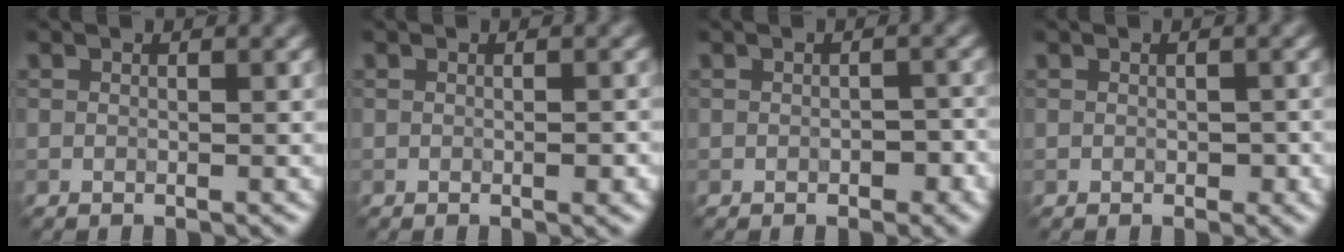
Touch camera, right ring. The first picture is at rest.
{"total": 0.9, "force": [-0.3, 0.3, 0.8], "torque": [-0.012, 0.000, -0.002]}
{"total": 1.7, "force": [-0.6, 1.0, 1.3], "torque": [-0.016, -0.004, -0.008]}
{"total": 1.0, "force": [-0.2, 0.8, 0.7], "torque": [-0.009, -0.006, -0.002]}